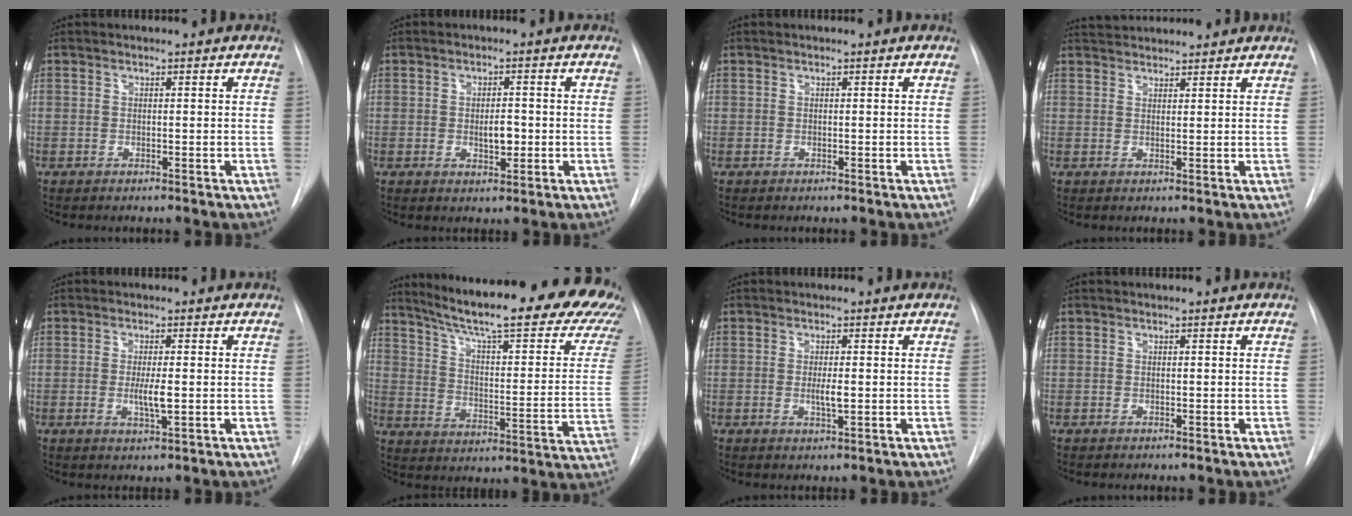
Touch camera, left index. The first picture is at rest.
{"total": 3.2, "force": [-0.7, 1.4, 2.8], "torque": [-0.044, -0.005, -0.008]}
{"total": 0.0}
{"total": 6.3, "force": [6.1, 0.9, 1.4], "torque": [-0.024, 0.033, 0.088]}
{"total": 3.3, "force": [-0.5, 0.5, 3.2], "torque": [-0.060, -0.010, -0.009]}
{"total": 29.7, "force": [24.1, 3.7, 17.0], "torque": [-0.232, -0.074, 0.303]}
{"total": 2.2, "force": [-0.4, 0.4, 2.1], "torque": [-0.040, -0.008, -0.006]}
{"total": 0.0}